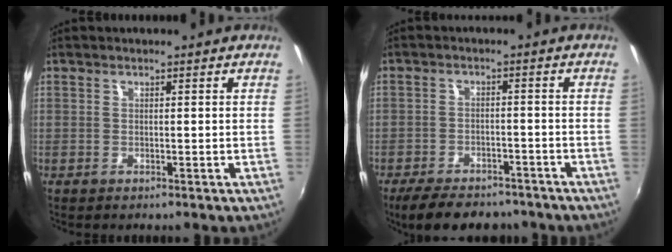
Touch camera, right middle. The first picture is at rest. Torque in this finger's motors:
{"motor_torque": [0.92, -1.22, 0.18, 0.08]}